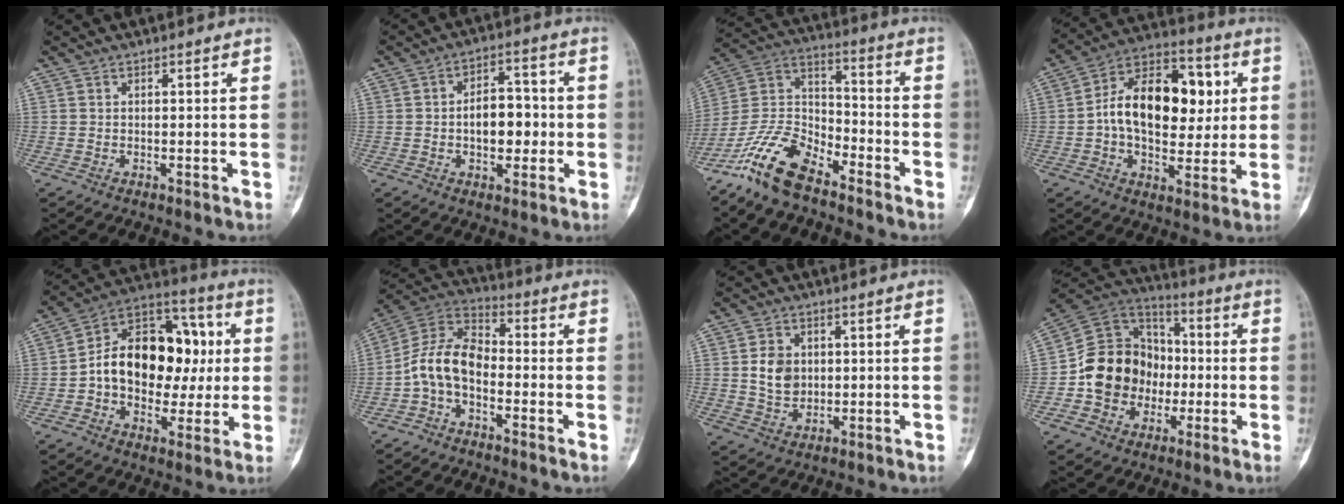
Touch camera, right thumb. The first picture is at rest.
{"total": 9.0, "force": [-0.8, 5.6, 7.0], "torque": [-0.075, 0.020, -0.016]}
{"total": 14.2, "force": [-10.4, 5.8, 7.8], "torque": [-0.148, 0.066, -0.208]}
{"total": 20.0, "force": [2.0, 12.4, 15.5], "torque": [-0.213, 0.023, 0.028]}
{"total": 21.4, "force": [0.8, 14.4, 15.7], "torque": [-0.203, 0.038, 0.012]}
{"total": 10.3, "force": [-2.8, 6.4, 7.6], "torque": [-0.138, 0.049, -0.070]}
{"total": 6.5, "force": [0.8, 5.2, 3.9], "torque": [-0.050, -0.007, 0.021]}
{"total": 16.7, "force": [-2.8, 14.4, 7.8], "torque": [-0.093, 0.046, -0.050]}